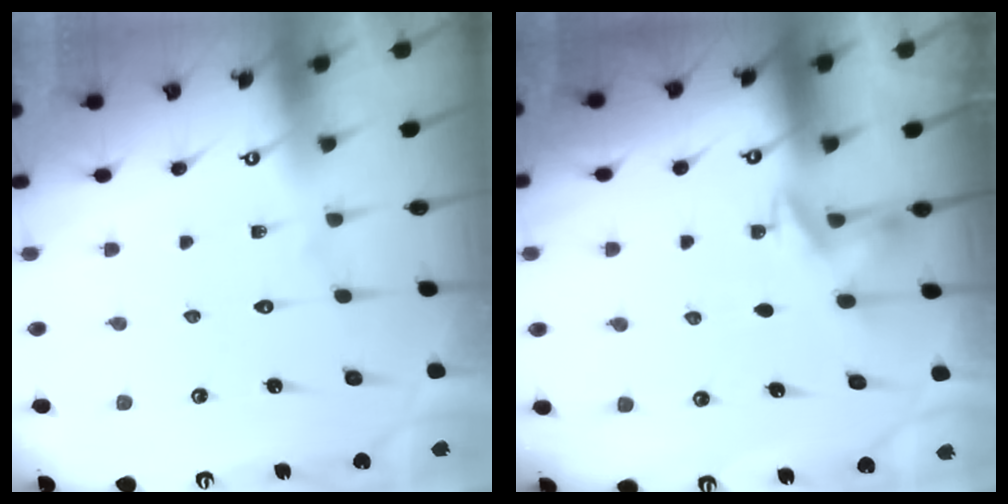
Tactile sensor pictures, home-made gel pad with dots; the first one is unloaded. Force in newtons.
{"total": 3.3, "press": 3.0, "slide": 1.5}